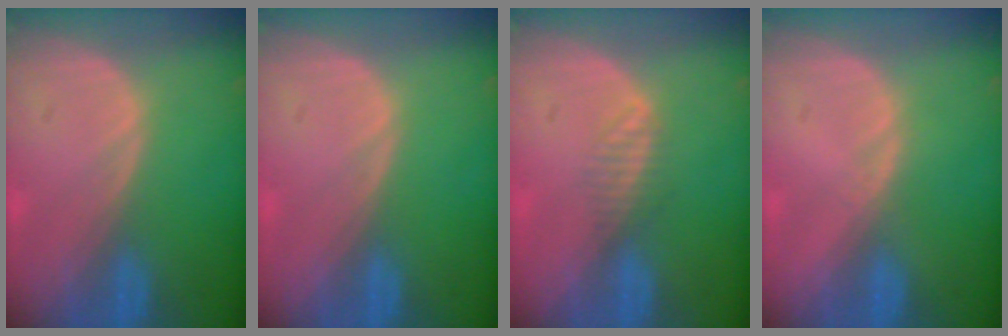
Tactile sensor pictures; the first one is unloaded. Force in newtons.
{"total": 0.0}
{"total": 2.0, "press": 1.8, "slide": 0.8}
{"total": 0.7, "press": 0.5, "slide": 0.4}